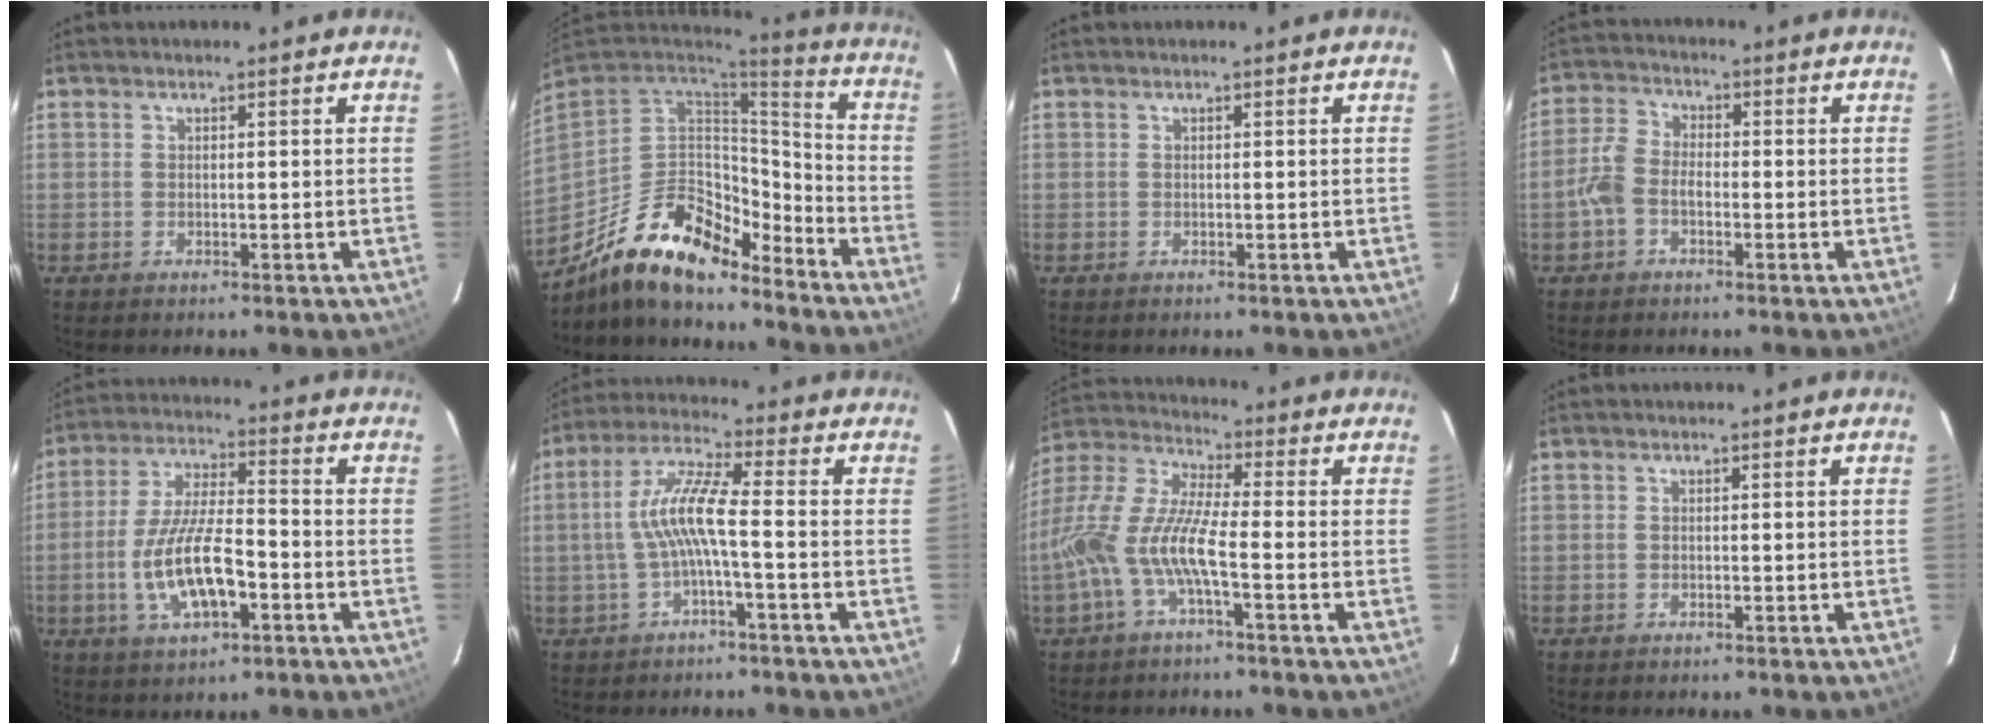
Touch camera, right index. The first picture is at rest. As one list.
[{"total": 20.8, "force": [-14.8, 8.3, 12.0], "torque": [-0.245, -0.006, -0.256]}, {"total": 0.0}, {"total": 5.3, "force": [-2.0, 3.4, 3.6], "torque": [-0.081, 0.013, -0.040]}, {"total": 13.0, "force": [-4.2, 4.3, 11.5], "torque": [-0.234, -0.005, -0.071]}, {"total": 8.0, "force": [-1.6, 0.2, 7.8], "torque": [-0.171, 0.013, -0.028]}, {"total": 12.3, "force": [-3.8, 2.0, 11.5], "torque": [-0.247, 0.000, -0.078]}, {"total": 0.0}]